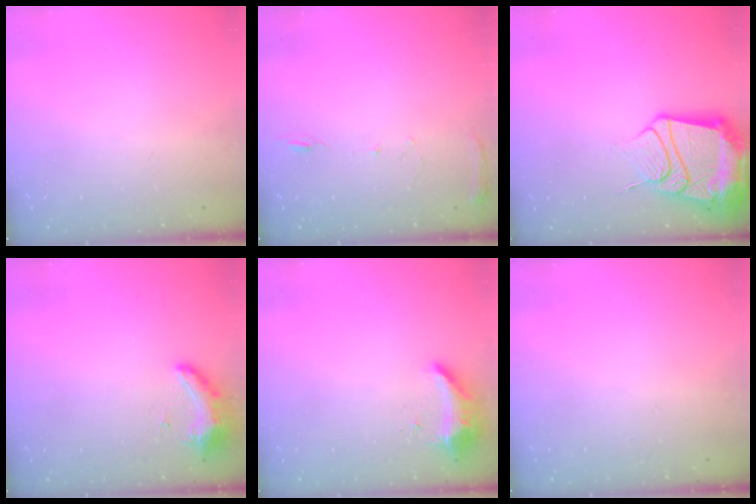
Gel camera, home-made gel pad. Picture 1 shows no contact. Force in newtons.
{"total": 6.9, "press": 6.9, "slide": 0.7}
{"total": 20.6, "press": 20.5, "slide": 2.3}
{"total": 8.7, "press": 8.5, "slide": 1.6}
{"total": 9.1, "press": 8.8, "slide": 2.4}
{"total": 0.0}